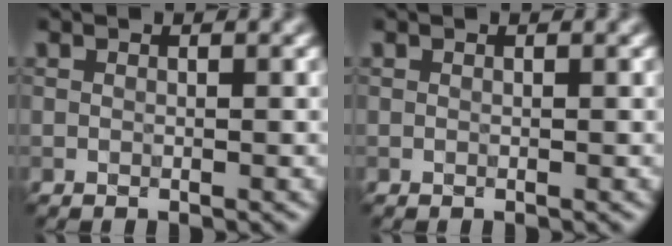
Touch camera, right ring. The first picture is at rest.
{"total": 0.0}